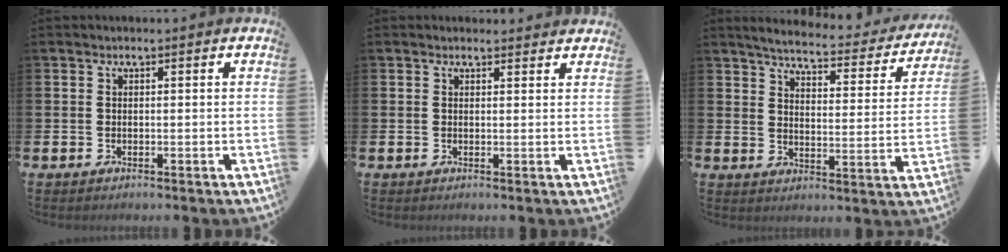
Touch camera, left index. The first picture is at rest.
{"total": 1.1, "force": [1.1, 0.3, 0.0], "torque": [0.010, -0.002, 0.018]}
{"total": 4.9, "force": [4.6, 0.7, 1.6], "torque": [-0.047, -0.036, 0.072]}